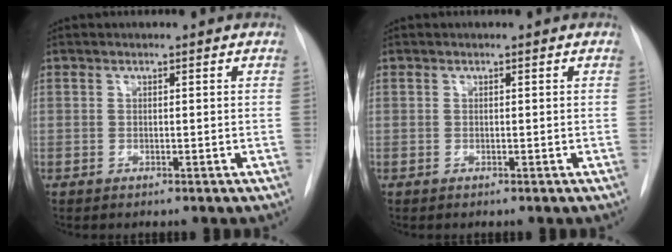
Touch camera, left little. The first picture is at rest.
{"total": 0.0}